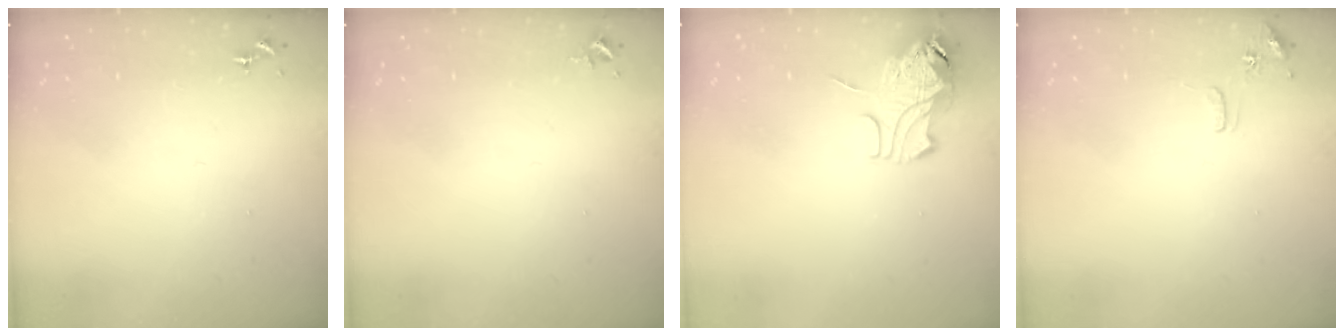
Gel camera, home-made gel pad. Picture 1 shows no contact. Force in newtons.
{"total": 2.4, "press": 2.4, "slide": 0.3}
{"total": 10.2, "press": 10.2, "slide": 1.2}
{"total": 8.1, "press": 8.1, "slide": 0.7}